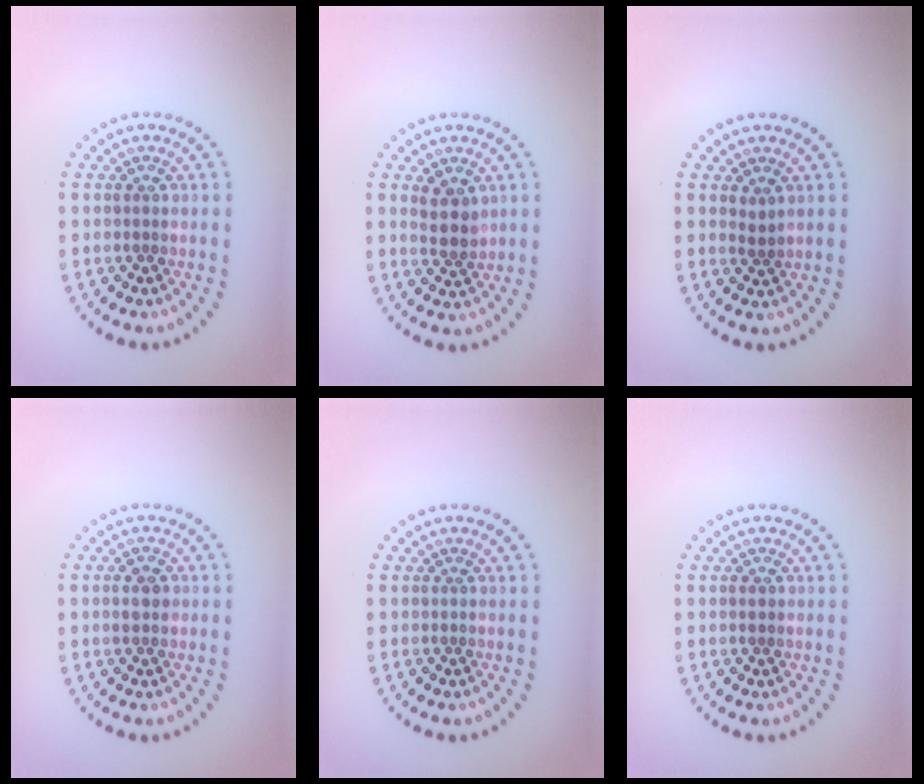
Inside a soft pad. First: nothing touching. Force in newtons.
{"total": 2.4, "press": 2.2, "slide": 1.0}
{"total": 0.8, "press": 0.7, "slide": 0.4}
{"total": 1.6, "press": 1.6, "slide": 0.1}
{"total": 0.0}
{"total": 0.9, "press": 0.9, "slide": 0.1}